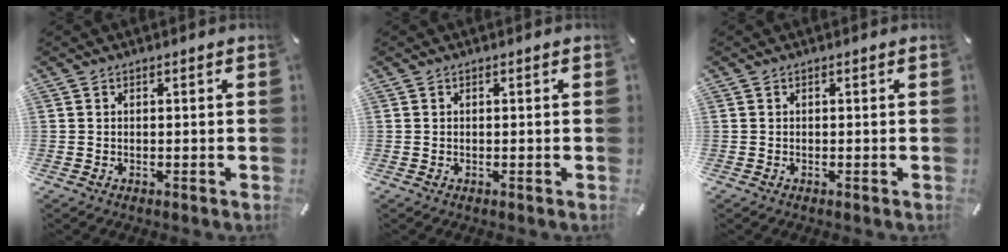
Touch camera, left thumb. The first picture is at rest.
{"total": 0.0}
{"total": 0.0}